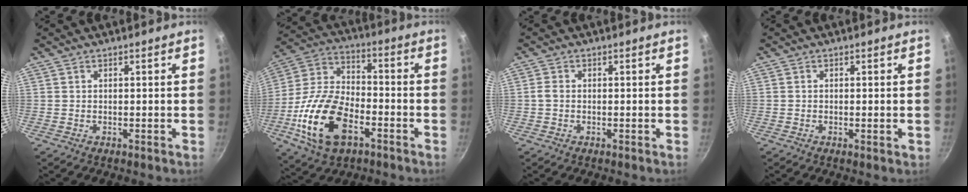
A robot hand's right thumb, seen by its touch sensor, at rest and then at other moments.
{"total": 19.4, "force": [-7.2, 11.0, 14.2], "torque": [-0.270, 0.034, -0.141]}
{"total": 1.4, "force": [-0.3, 0.9, 0.9], "torque": [-0.021, 0.007, -0.008]}
{"total": 1.0, "force": [-0.3, 0.2, 0.9], "torque": [-0.015, -0.001, -0.005]}